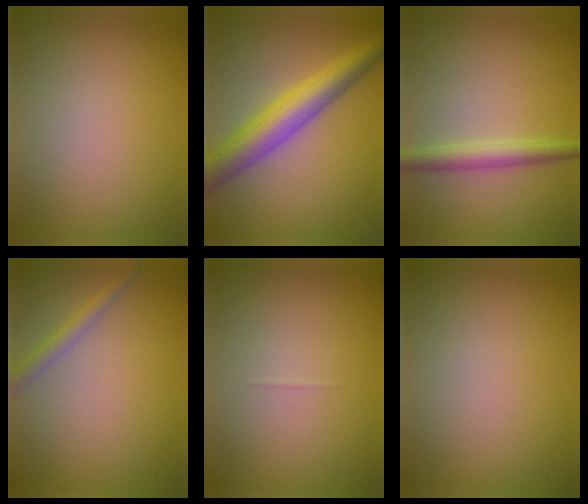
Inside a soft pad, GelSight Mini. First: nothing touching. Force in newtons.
{"total": 6.6, "press": 6.6, "slide": 0.1}
{"total": 2.8, "press": 2.8, "slide": 0.0}
{"total": 1.8, "press": 1.8, "slide": 0.1}
{"total": 0.0}
{"total": 0.0}